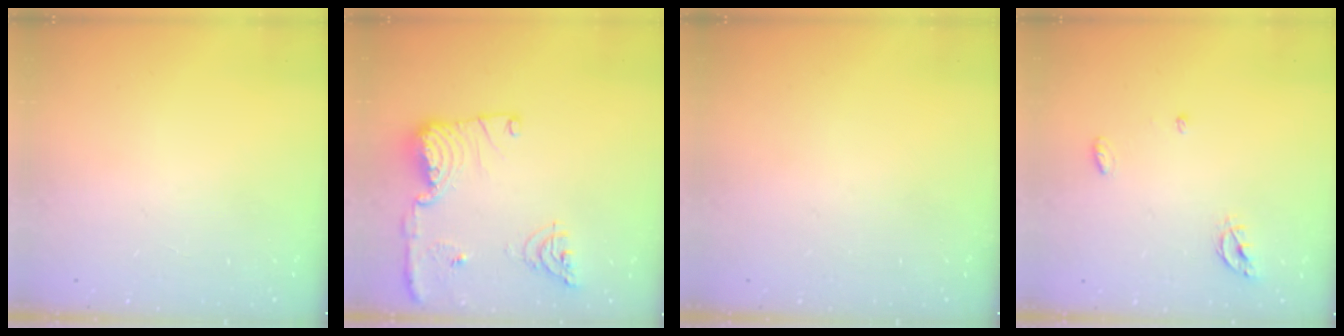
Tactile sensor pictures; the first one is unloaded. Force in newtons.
{"total": 15.2, "press": 14.8, "slide": 3.3}
{"total": 0.0}
{"total": 5.1, "press": 5.1, "slide": 0.6}